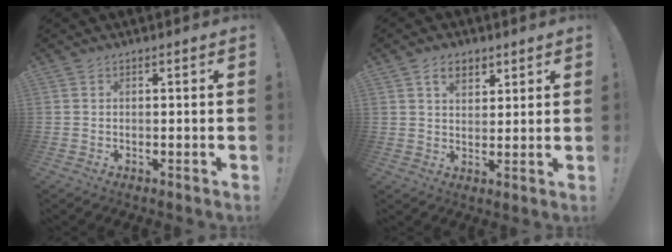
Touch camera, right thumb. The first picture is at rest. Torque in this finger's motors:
{"motor_torque": [0.00, 0.02, 0.08, 0.11, 0.00]}